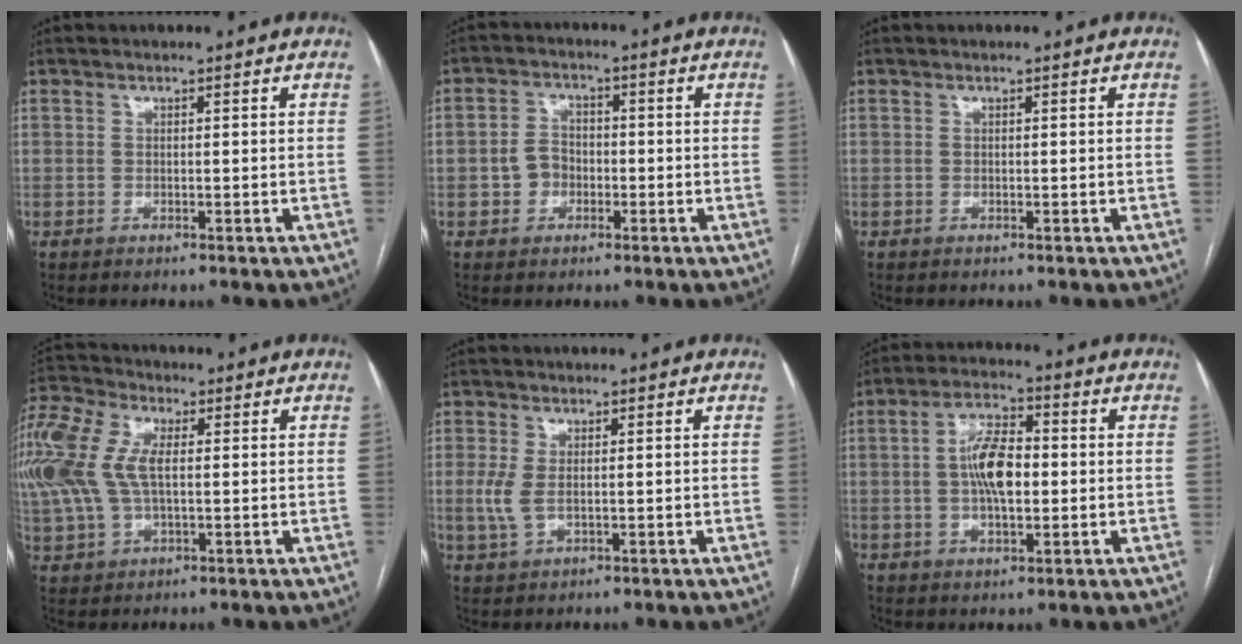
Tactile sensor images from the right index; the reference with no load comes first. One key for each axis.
{"total": 4.1, "fx": -1.1, "fy": 3.4, "fz": 1.9, "tx": -0.037, "ty": 0.015, "tz": -0.017}
{"total": 0.0}
{"total": 23.1, "fx": 4.3, "fy": 14.1, "fz": 17.7, "tx": -0.479, "ty": 0.059, "tz": 0.086}
{"total": 3.3, "fx": 0.0, "fy": 1.7, "fz": 2.9, "tx": -0.074, "ty": -0.006, "tz": 0.005}
{"total": 8.5, "fx": 0.1, "fy": 3.4, "fz": 7.8, "tx": -0.151, "ty": 0.013, "tz": 0.000}